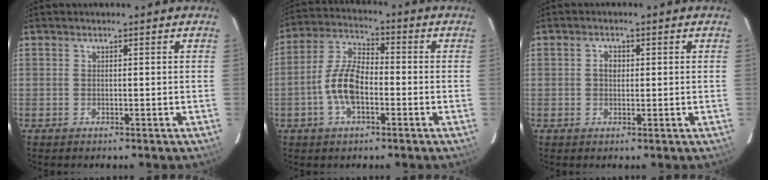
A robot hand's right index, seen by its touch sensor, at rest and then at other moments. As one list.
[{"total": 9.4, "force": [-2.7, 4.6, 7.8], "torque": [-0.165, 0.013, -0.054]}, {"total": 1.9, "force": [0.2, 1.5, 1.2], "torque": [-0.019, 0.007, 0.002]}]